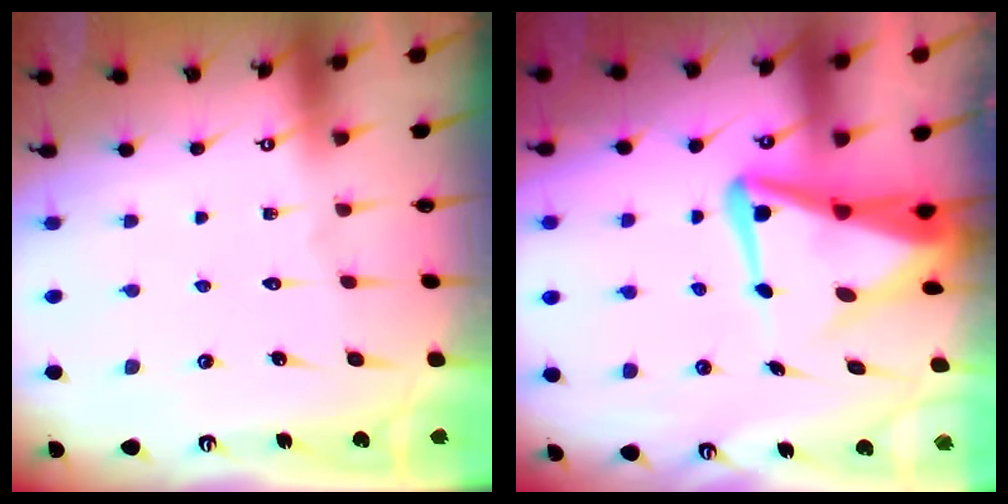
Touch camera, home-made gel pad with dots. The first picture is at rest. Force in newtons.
{"total": 9.4, "press": 9.2, "slide": 1.6}